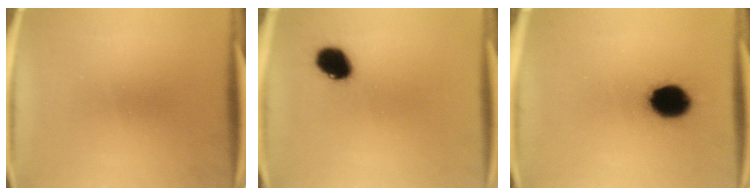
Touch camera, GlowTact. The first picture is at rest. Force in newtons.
{"total": 7.7}
{"total": 12.0}